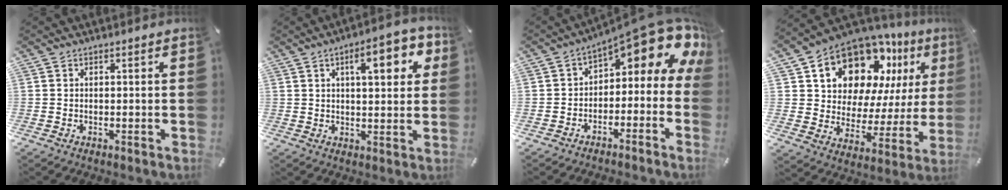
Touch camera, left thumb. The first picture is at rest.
{"total": 10.8, "force": [4.5, 4.2, 8.8], "torque": [-0.120, -0.008, 0.067]}
{"total": 11.2, "force": [6.2, 4.8, 8.0], "torque": [-0.104, -0.059, 0.096]}
{"total": 15.1, "force": [10.6, 9.1, 5.7], "torque": [-0.101, -0.087, 0.190]}